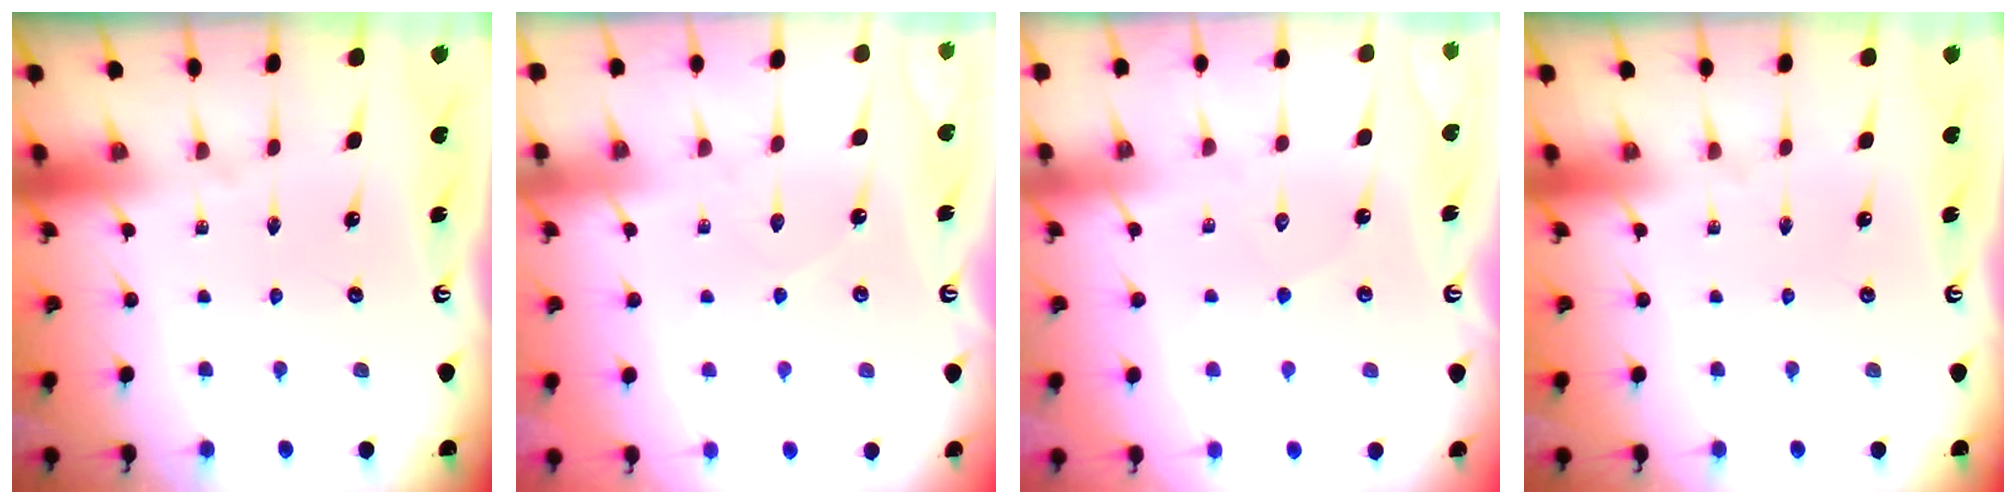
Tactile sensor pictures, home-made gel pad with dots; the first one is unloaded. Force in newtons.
{"total": 5.0, "press": 5.0, "slide": 0.6}
{"total": 4.5, "press": 4.5, "slide": 0.4}
{"total": 0.0}